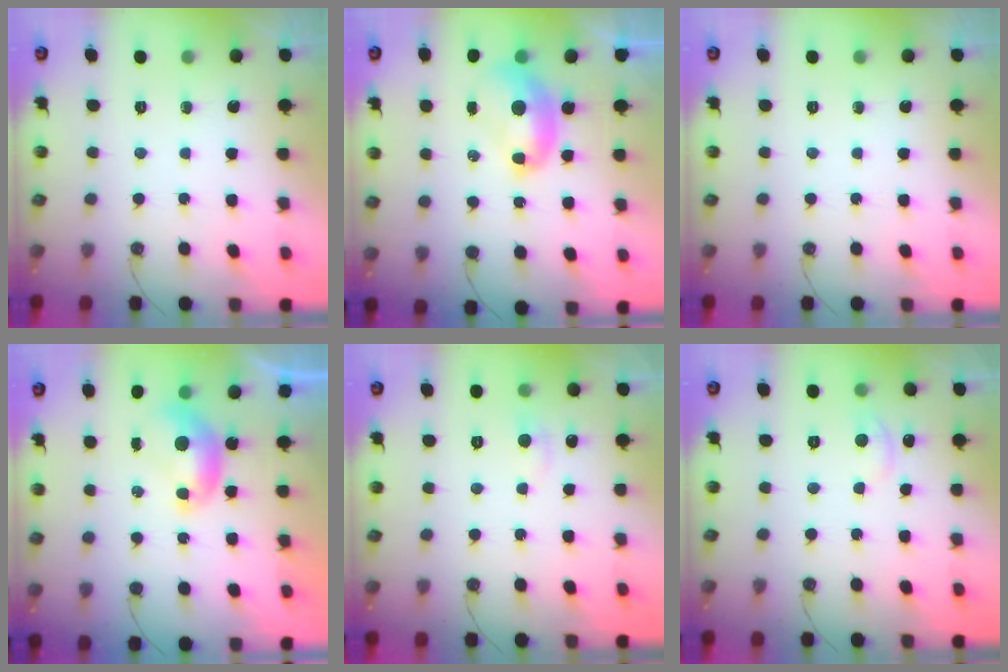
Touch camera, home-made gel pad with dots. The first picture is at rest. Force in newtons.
{"total": 3.2, "press": 3.2, "slide": 0.2}
{"total": 0.0}
{"total": 0.0}
{"total": 1.1, "press": 0.8, "slide": 0.8}
{"total": 1.5, "press": 1.3, "slide": 0.7}